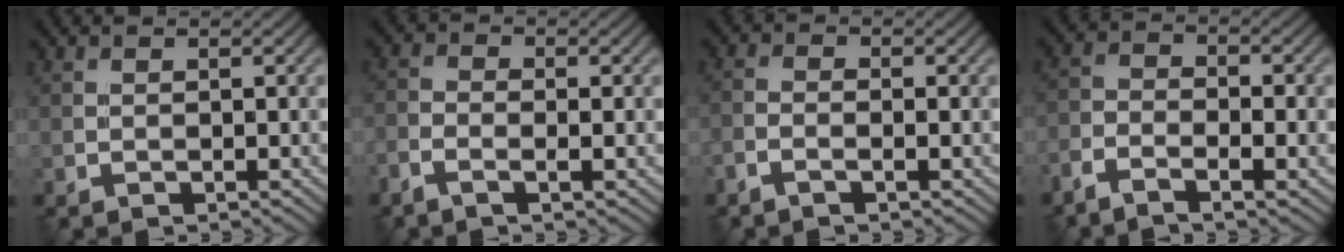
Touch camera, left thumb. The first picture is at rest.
{"total": 2.6, "force": [-1.4, 0.8, 2.0], "torque": [-0.047, -0.002, -0.036]}
{"total": 1.9, "force": [-1.1, 0.5, 1.5], "torque": [-0.034, 0.002, -0.027]}
{"total": 4.3, "force": [-3.0, 1.3, 2.8], "torque": [-0.066, -0.008, -0.070]}